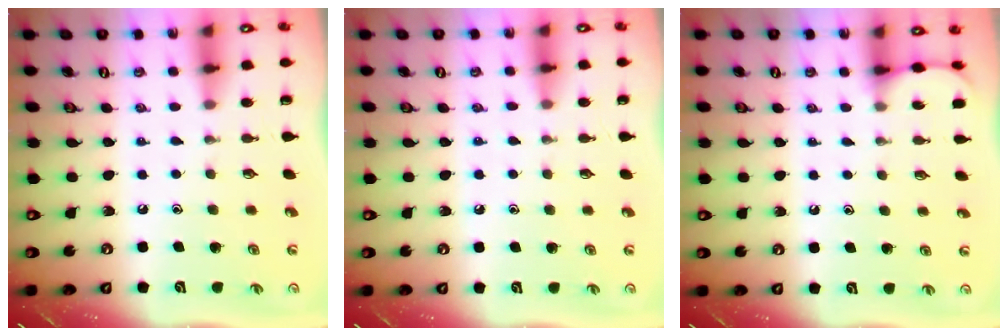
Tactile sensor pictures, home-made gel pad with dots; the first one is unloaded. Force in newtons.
{"total": 3.0, "press": 3.0, "slide": 0.4}
{"total": 3.5, "press": 3.5, "slide": 0.4}